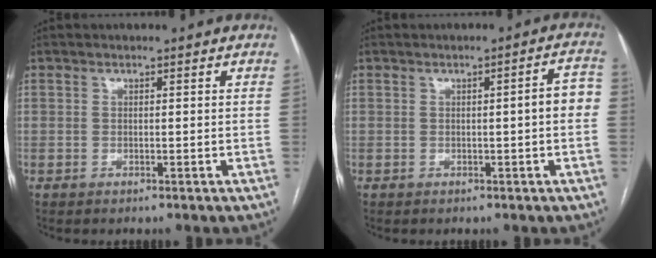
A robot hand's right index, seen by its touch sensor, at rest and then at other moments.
{"total": 4.0, "force": [-0.3, 0.3, 4.0], "torque": [-0.045, 0.012, -0.005]}